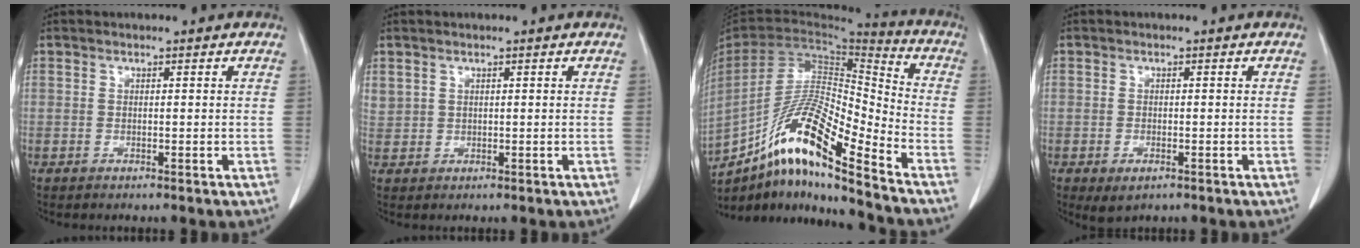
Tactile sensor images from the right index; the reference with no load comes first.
{"total": 2.3, "force": [1.2, 1.8, 0.5], "torque": [-0.011, 0.007, 0.032]}
{"total": 18.0, "force": [-12.8, 1.3, 12.6], "torque": [-0.249, 0.001, -0.234]}
{"total": 2.5, "force": [-1.3, 1.4, 1.7], "torque": [-0.024, -0.004, -0.010]}